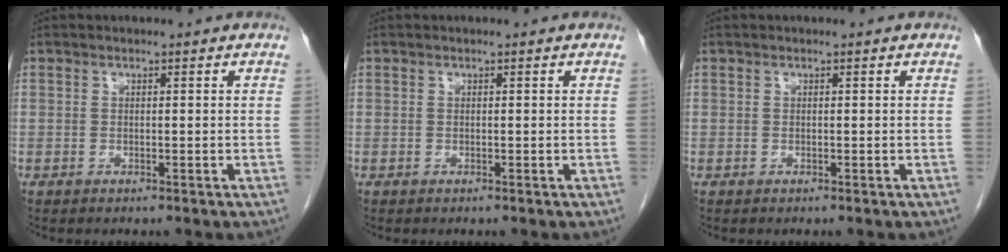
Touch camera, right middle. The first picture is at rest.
{"total": 0.0}
{"total": 0.0}